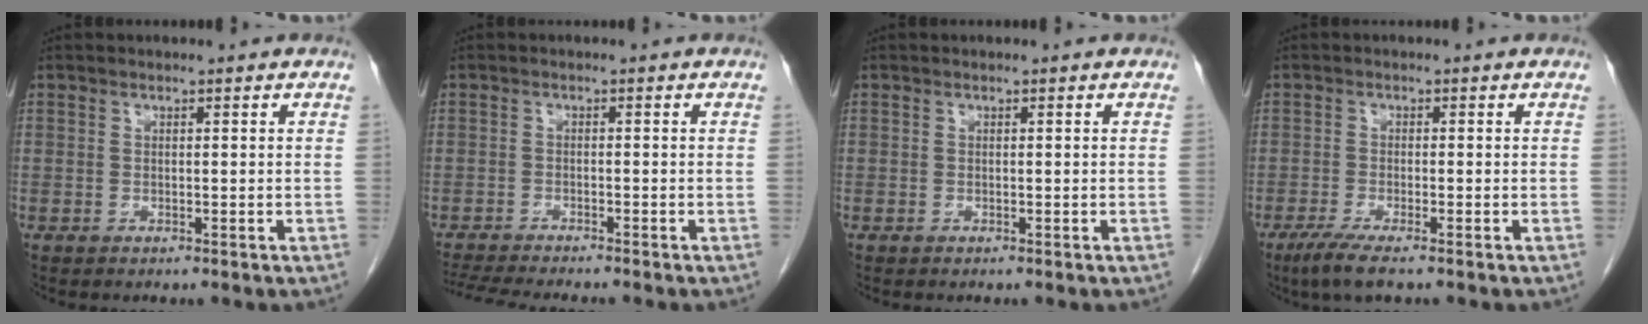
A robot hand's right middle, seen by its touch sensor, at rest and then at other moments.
{"total": 8.3, "force": [-7.5, 0.0, 3.6], "torque": [-0.056, -0.017, -0.120]}
{"total": 0.0}
{"total": 4.2, "force": [-2.8, 0.3, 3.1], "torque": [-0.062, -0.013, -0.053]}